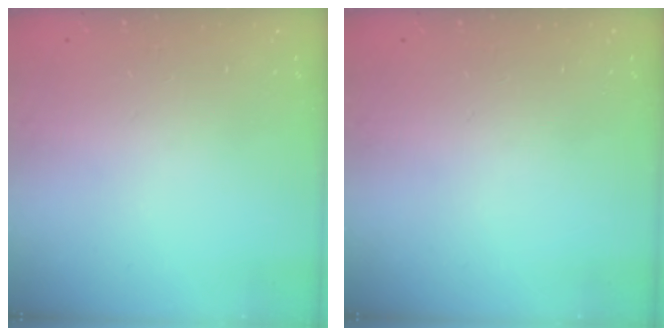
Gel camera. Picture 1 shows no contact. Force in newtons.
{"total": 0.0}